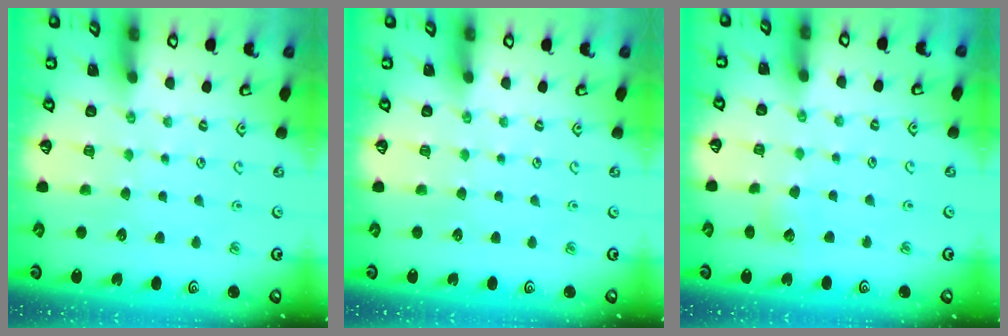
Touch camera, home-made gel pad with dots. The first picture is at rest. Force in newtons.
{"total": 0.0}
{"total": 4.4, "press": 4.3, "slide": 0.4}